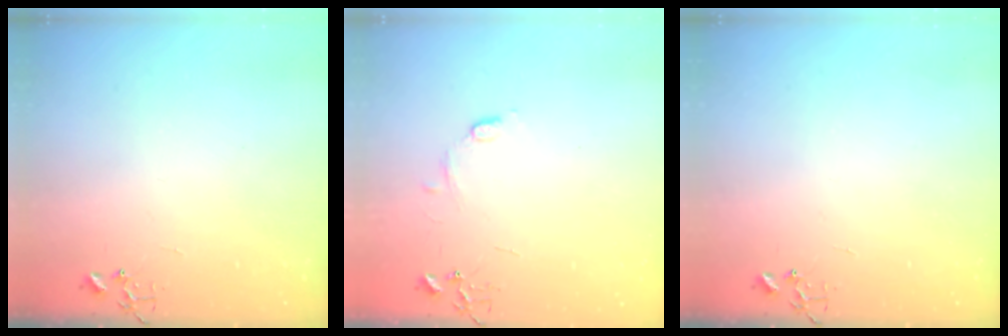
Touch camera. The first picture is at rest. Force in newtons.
{"total": 6.1, "press": 6.1, "slide": 0.7}
{"total": 0.0}